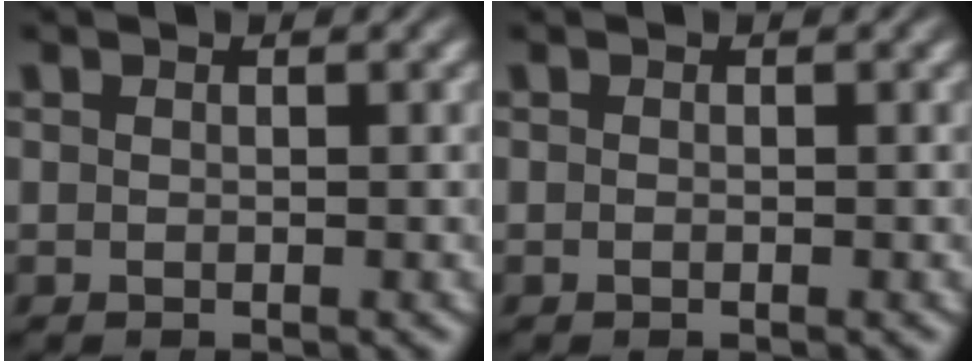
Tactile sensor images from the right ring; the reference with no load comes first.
{"total": 0.0}